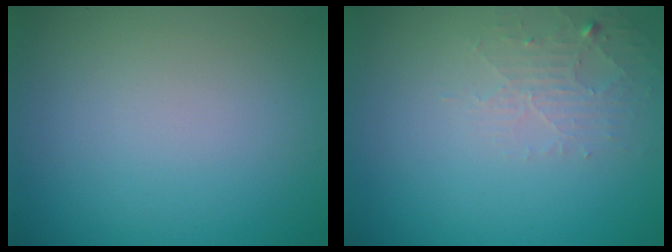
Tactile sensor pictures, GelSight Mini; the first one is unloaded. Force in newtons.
{"total": 1.9, "press": 1.9, "slide": 0.3}